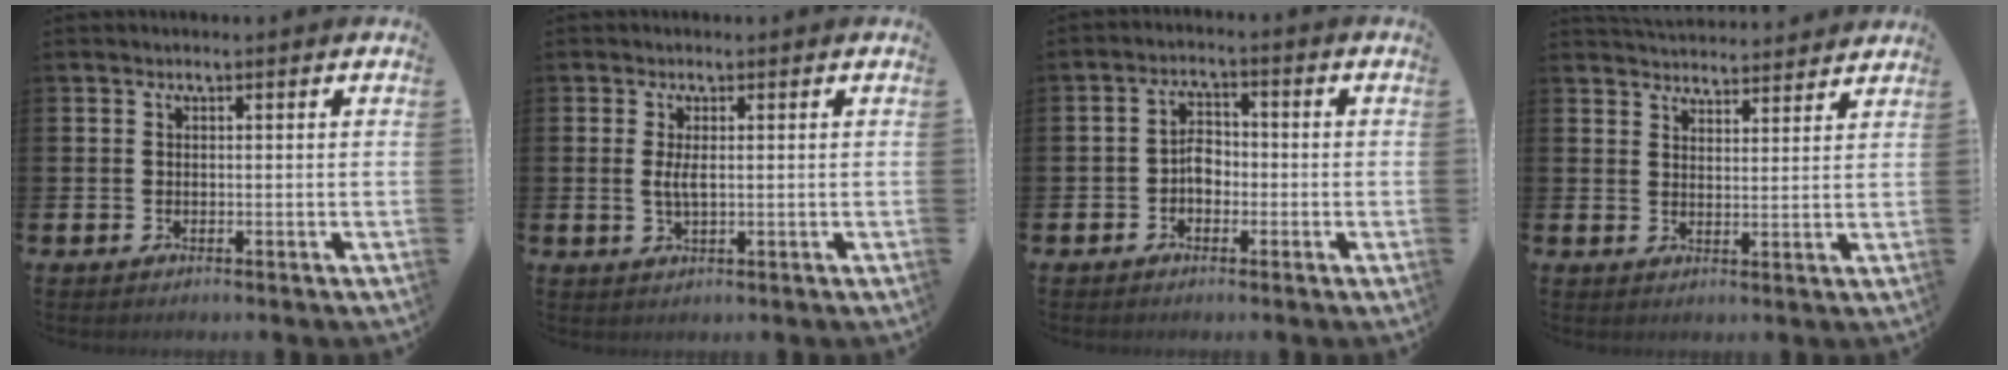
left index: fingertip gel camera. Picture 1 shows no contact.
{"total": 2.1, "force": [0.3, 0.6, 1.9], "torque": [-0.036, 0.003, 0.003]}
{"total": 3.0, "force": [-1.1, 2.0, 1.9], "torque": [-0.035, 0.009, -0.024]}
{"total": 4.1, "force": [4.1, 0.5, -0.1], "torque": [-0.008, -0.026, 0.074]}